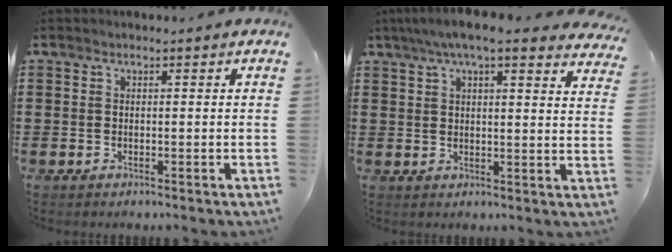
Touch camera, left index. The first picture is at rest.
{"total": 6.5, "force": [5.3, 0.4, 3.7], "torque": [-0.088, -0.008, 0.092]}